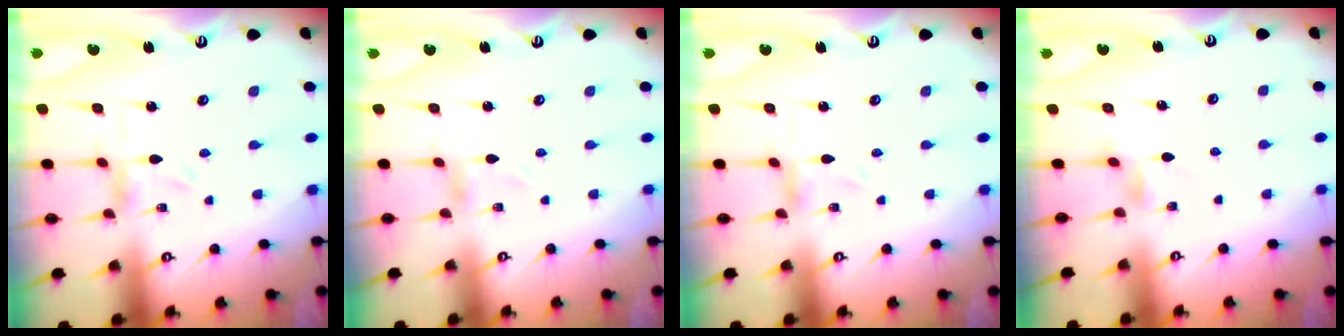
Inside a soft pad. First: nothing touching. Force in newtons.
{"total": 1.0, "press": 1.0, "slide": 0.1}
{"total": 0.0}
{"total": 2.1, "press": 2.1, "slide": 0.3}